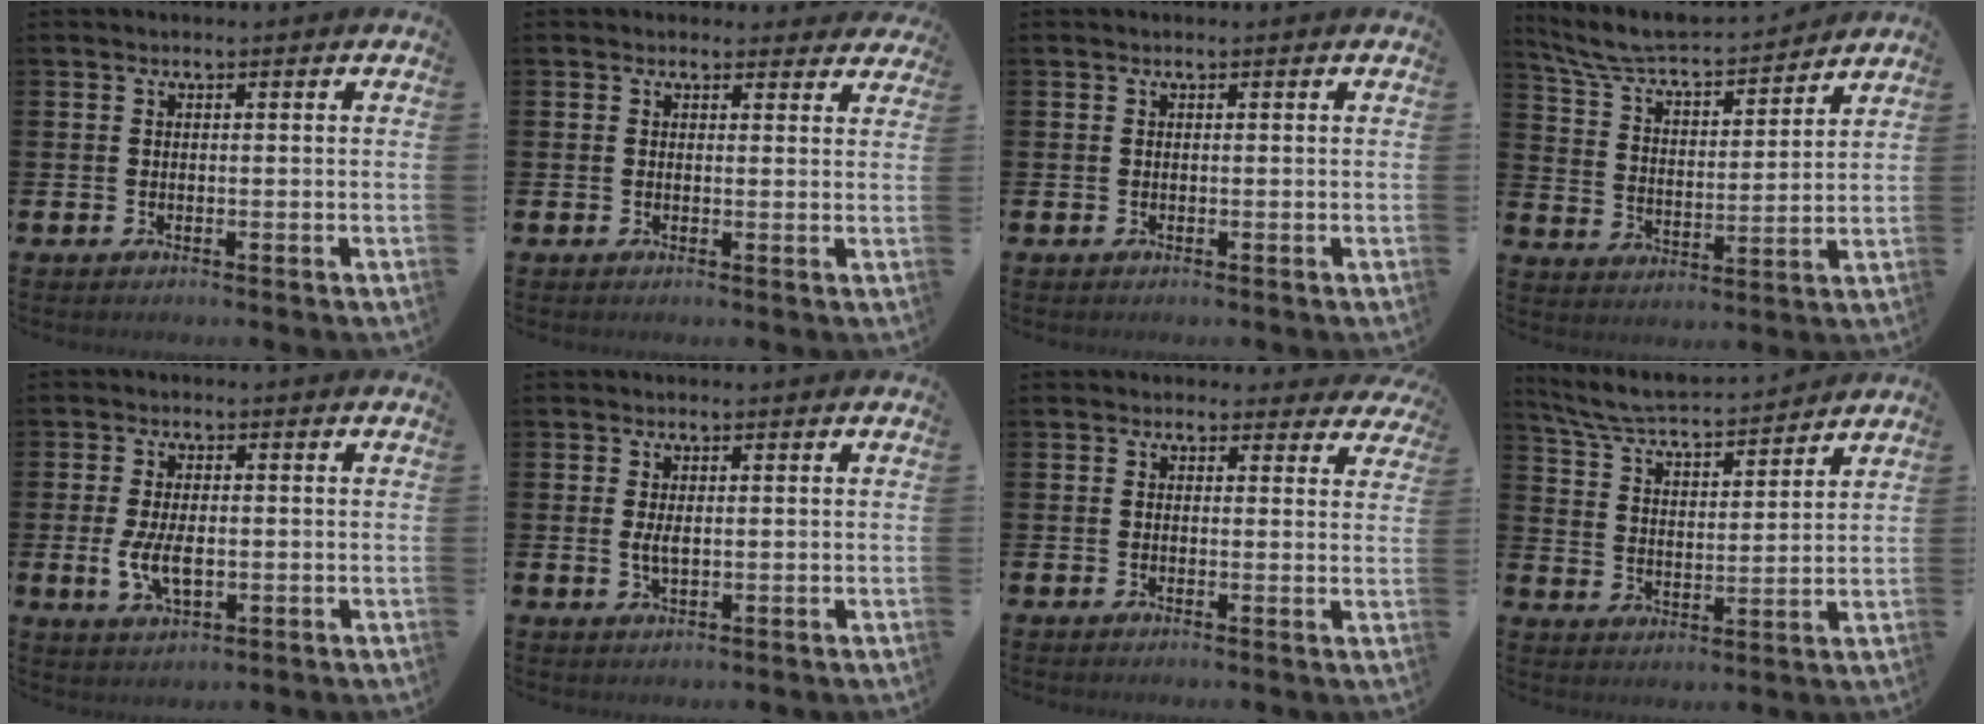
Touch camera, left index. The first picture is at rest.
{"total": 1.7, "force": [1.5, 0.9, 0.0], "torque": [0.012, -0.004, 0.023]}
{"total": 0.0}
{"total": 7.4, "force": [6.9, 1.5, 2.3], "torque": [-0.083, -0.052, 0.116]}
{"total": 5.2, "force": [-0.4, 2.8, 4.4], "torque": [-0.093, 0.002, -0.010]}
{"total": 2.0, "force": [0.2, 0.8, 1.8], "torque": [-0.034, 0.002, 0.003]}
{"total": 1.8, "force": [1.4, 1.1, 0.1], "torque": [0.000, -0.002, 0.022]}
{"total": 5.9, "force": [5.6, 0.6, 1.7], "torque": [-0.061, -0.040, 0.094]}